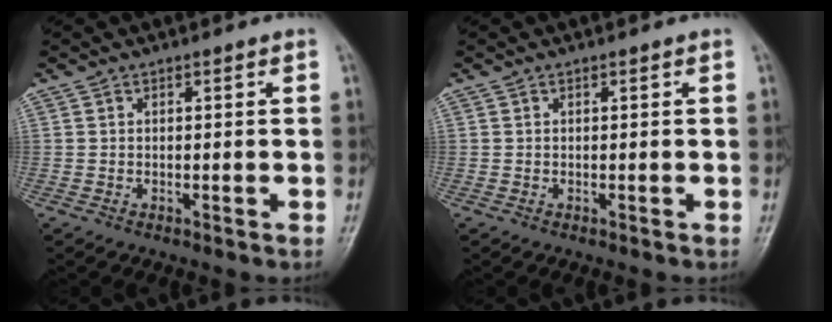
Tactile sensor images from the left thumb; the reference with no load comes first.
{"total": 0.0}